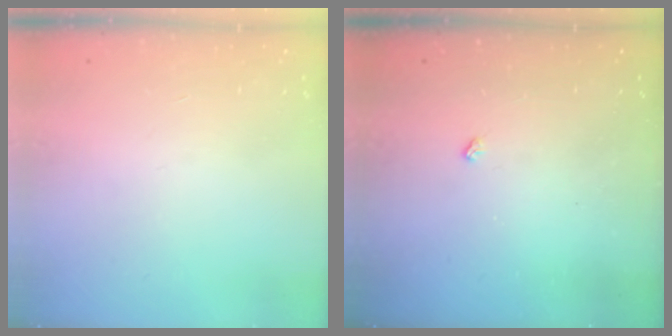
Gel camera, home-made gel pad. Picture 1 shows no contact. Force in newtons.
{"total": 2.1, "press": 2.1, "slide": 0.4}